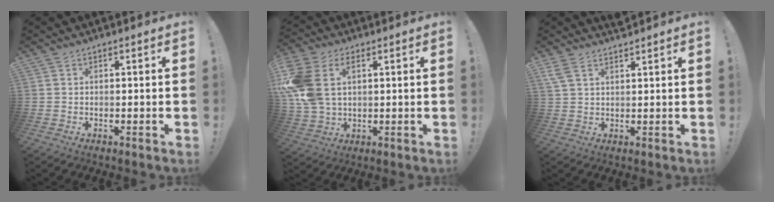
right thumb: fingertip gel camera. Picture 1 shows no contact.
{"total": 13.4, "force": [4.2, 8.8, 9.2], "torque": [-0.201, -0.008, 0.079]}
{"total": 2.8, "force": [2.4, 0.7, 1.3], "torque": [-0.034, -0.005, 0.048]}